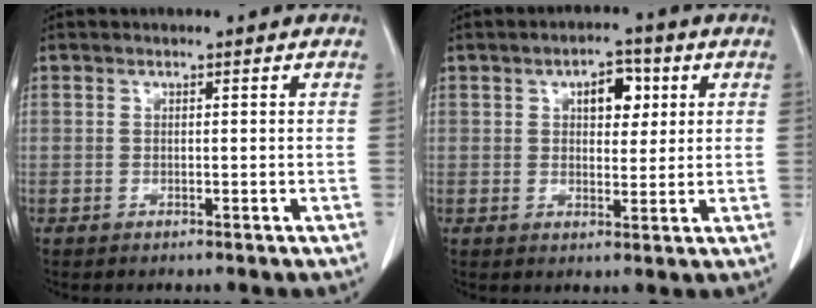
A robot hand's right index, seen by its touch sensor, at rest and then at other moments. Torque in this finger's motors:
{"motor_torque": [0.24, 0.23, 0.06, 0.04]}